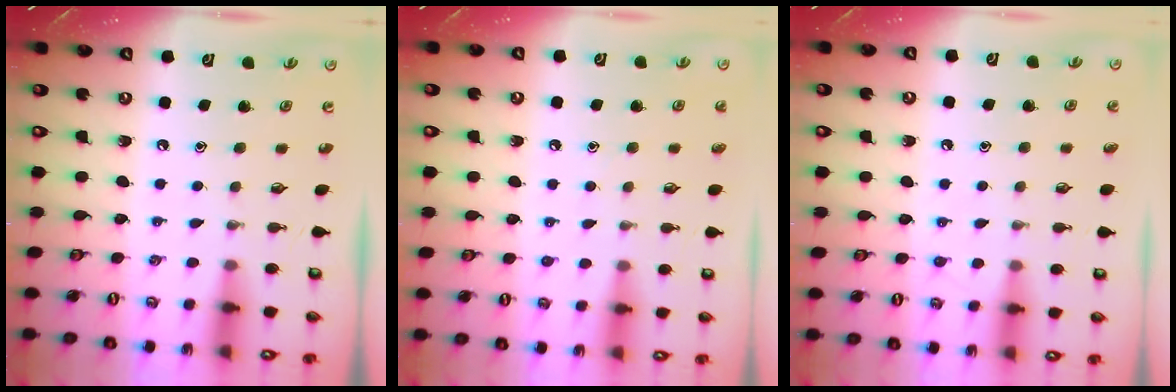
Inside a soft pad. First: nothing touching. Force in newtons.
{"total": 3.9, "press": 3.9, "slide": 0.4}
{"total": 5.4, "press": 5.4, "slide": 0.7}